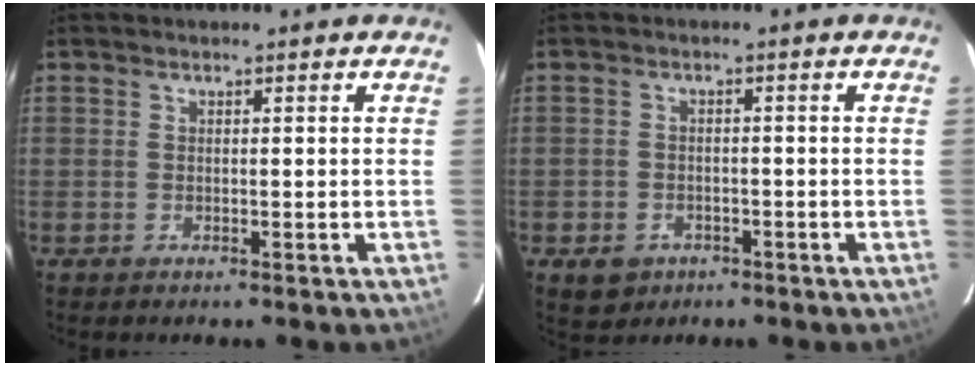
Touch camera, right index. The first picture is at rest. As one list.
[{"total": 5.1, "force": [-2.6, 4.2, 1.6], "torque": [-0.044, 0.004, -0.033]}]